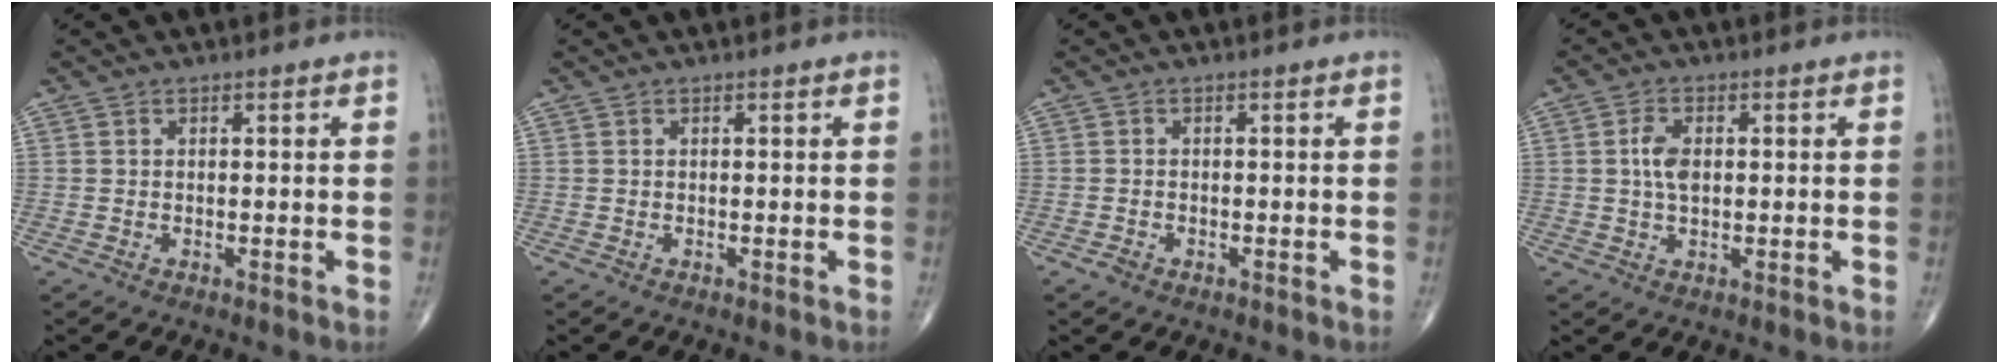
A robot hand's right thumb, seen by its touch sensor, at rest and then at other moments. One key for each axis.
{"total": 0.0}
{"total": 1.1, "fx": -0.7, "fy": 0.8, "fz": 0.5, "tx": -0.009, "ty": 0.004, "tz": -0.013}
{"total": 4.2, "fx": 0.4, "fy": 2.4, "fz": 3.4, "tx": -0.068, "ty": 0.001, "tz": 0.005}